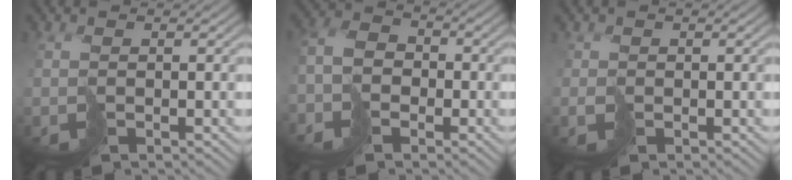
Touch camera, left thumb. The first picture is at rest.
{"total": 5.1, "force": [-2.7, 3.7, 2.2], "torque": [-0.056, -0.006, -0.058]}
{"total": 0.9, "force": [-0.3, 0.7, -0.3], "torque": [0.007, -0.006, -0.003]}